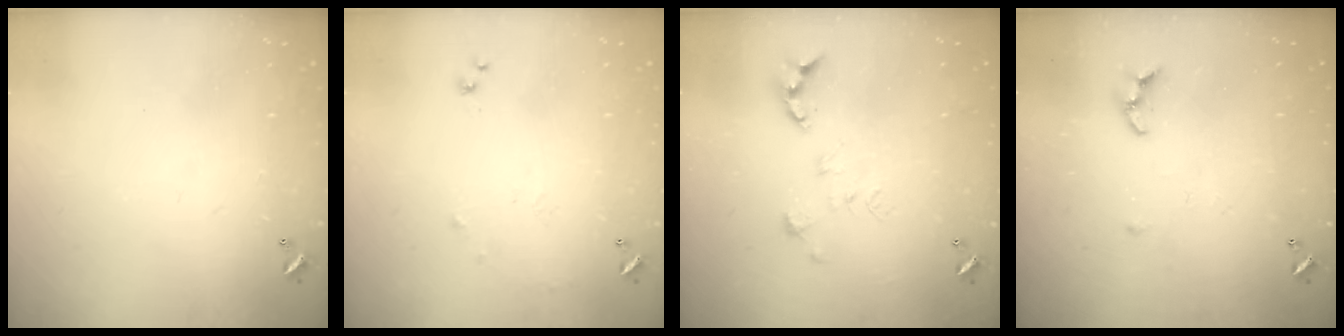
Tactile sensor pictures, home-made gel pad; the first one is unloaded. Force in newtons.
{"total": 6.0, "press": 5.9, "slide": 1.0}
{"total": 0.0}
{"total": 6.4, "press": 6.4, "slide": 0.5}